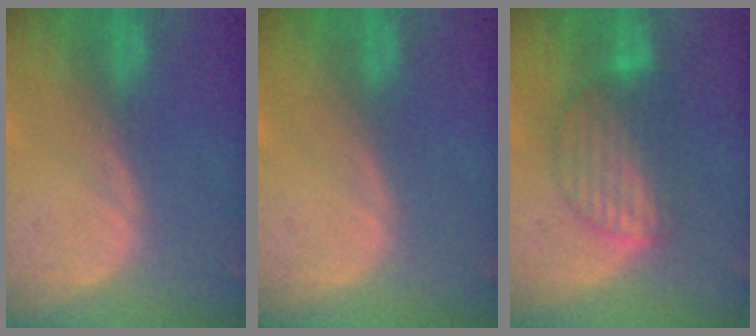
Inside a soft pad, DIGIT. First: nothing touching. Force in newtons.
{"total": 0.0}
{"total": 7.4, "press": 7.2, "slide": 1.7}